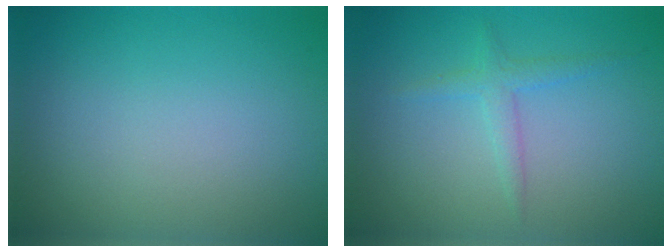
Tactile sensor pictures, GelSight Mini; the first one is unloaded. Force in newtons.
{"total": 1.6, "press": 1.6, "slide": 0.1}